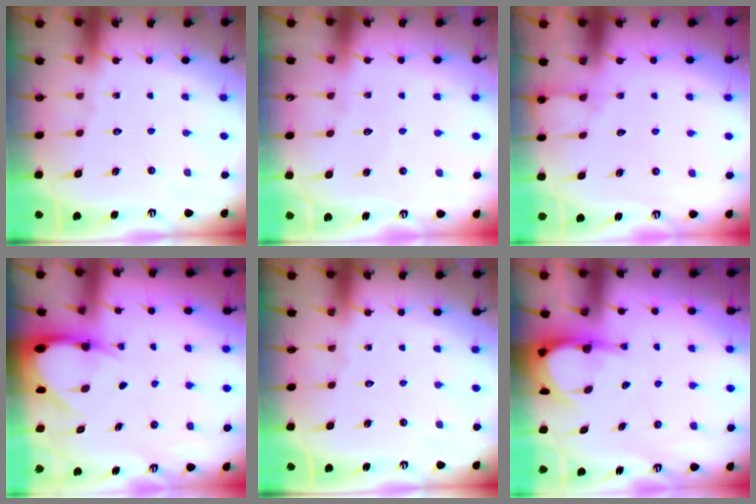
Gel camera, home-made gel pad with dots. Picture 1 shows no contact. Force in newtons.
{"total": 2.3, "press": 2.3, "slide": 0.2}
{"total": 5.3, "press": 5.2, "slide": 0.5}
{"total": 4.6, "press": 4.6, "slide": 0.4}
{"total": 0.0}
{"total": 5.5, "press": 5.5, "slide": 0.4}